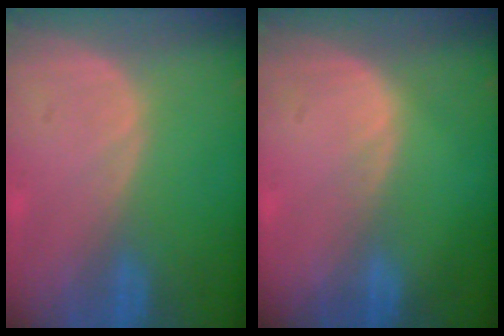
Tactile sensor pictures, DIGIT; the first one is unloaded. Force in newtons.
{"total": 0.6, "press": 0.6, "slide": 0.1}